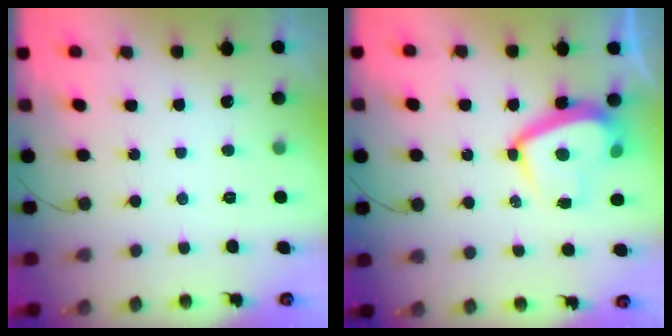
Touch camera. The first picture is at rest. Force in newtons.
{"total": 11.9, "press": 11.8, "slide": 0.9}